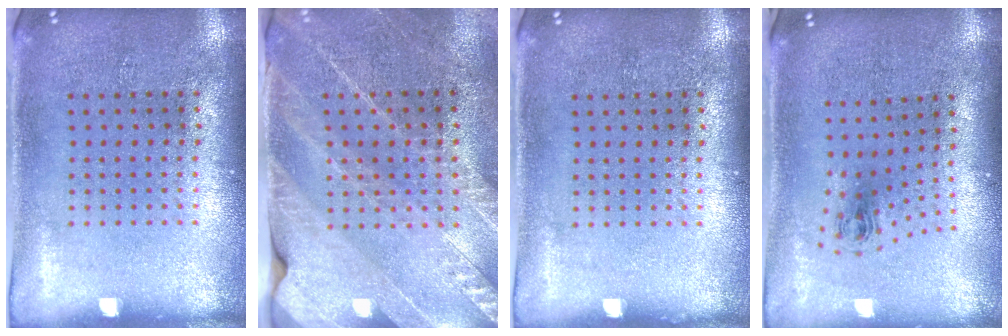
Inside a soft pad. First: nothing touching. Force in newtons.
{"total": 2.6, "press": 2.6, "slide": 0.0}
{"total": 0.0}
{"total": 0.9, "press": 0.4, "slide": 0.8}